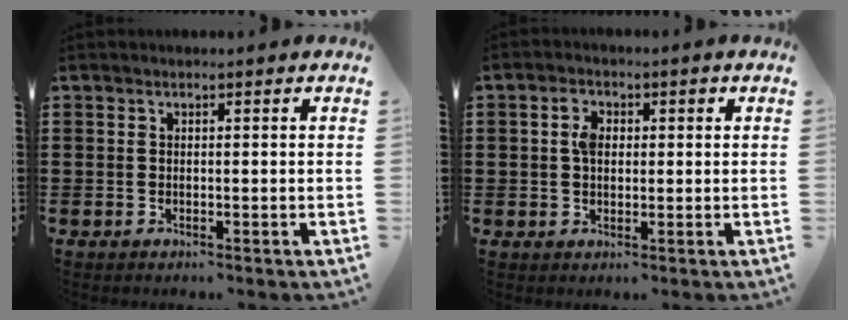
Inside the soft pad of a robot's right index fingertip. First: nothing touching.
{"total": 3.4, "force": [0.3, 2.3, 2.5], "torque": [-0.056, 0.012, 0.004]}